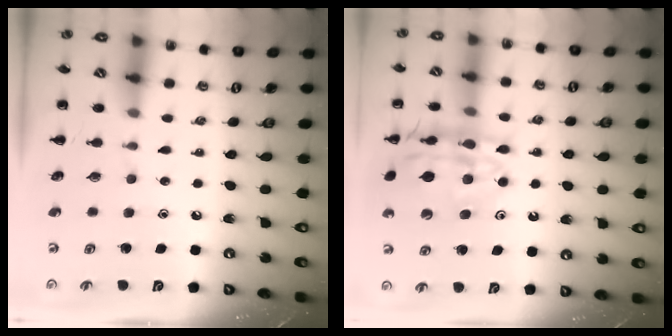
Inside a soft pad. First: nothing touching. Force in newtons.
{"total": 17.7, "press": 17.5, "slide": 2.1}